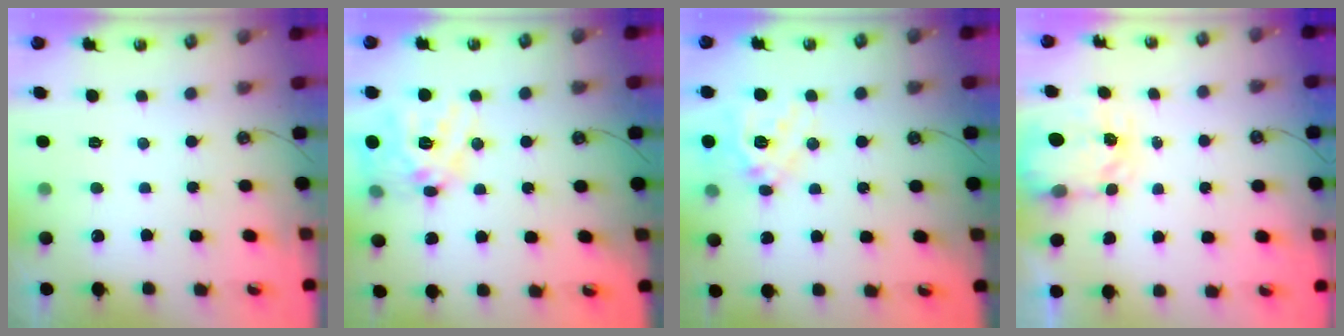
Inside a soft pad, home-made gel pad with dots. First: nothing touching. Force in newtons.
{"total": 17.7, "press": 17.5, "slide": 2.8}
{"total": 16.5, "press": 16.2, "slide": 2.9}
{"total": 3.6, "press": 3.5, "slide": 0.5}